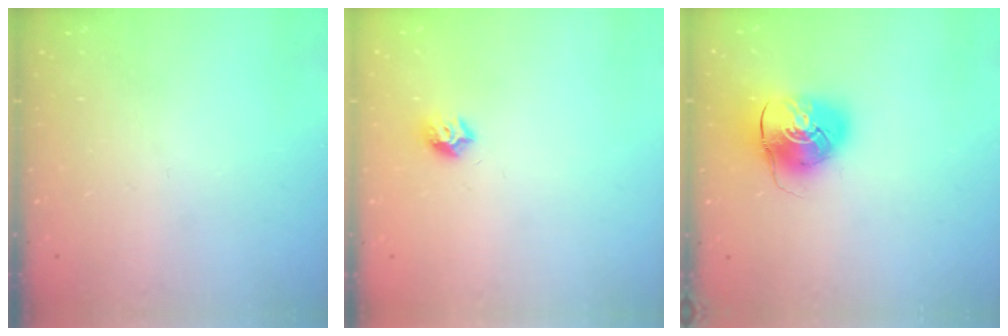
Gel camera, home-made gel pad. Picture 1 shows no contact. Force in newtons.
{"total": 7.4, "press": 7.3, "slide": 0.8}
{"total": 9.5, "press": 9.3, "slide": 1.5}